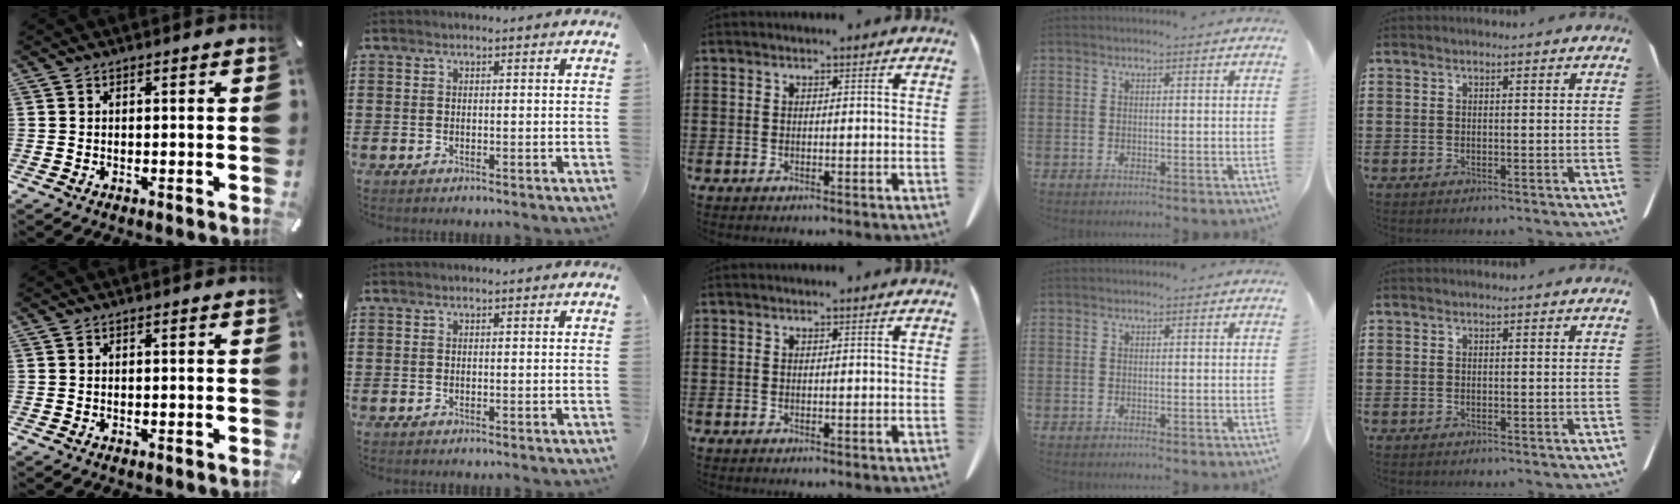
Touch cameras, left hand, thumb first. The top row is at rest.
{}